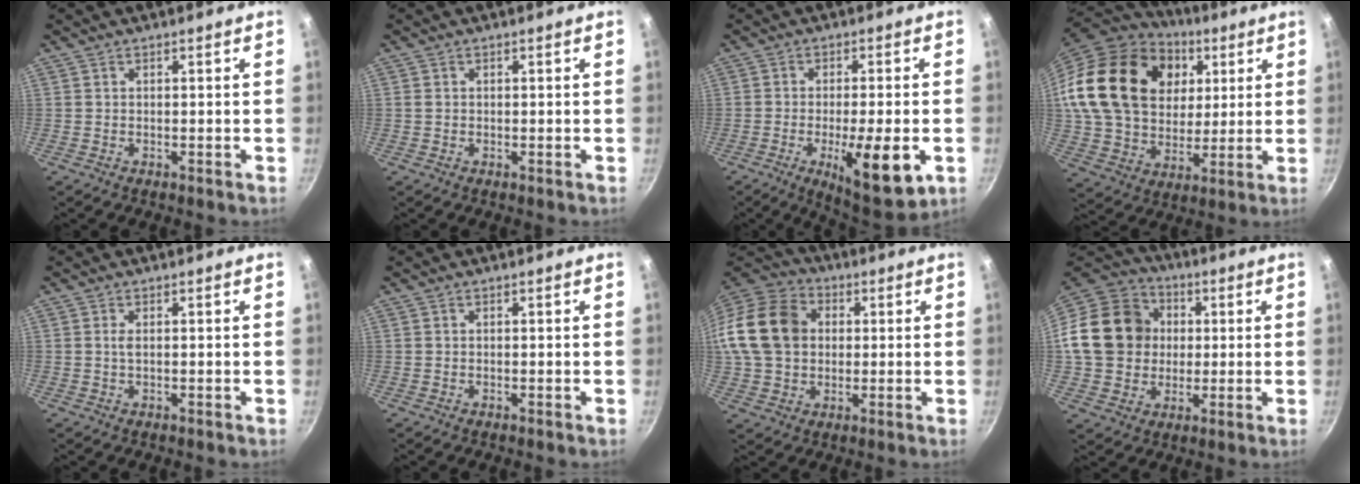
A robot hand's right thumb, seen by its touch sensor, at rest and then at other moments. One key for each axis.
{"total": 1.2, "fx": 0.1, "fy": 0.9, "fz": 0.8, "tx": -0.015, "ty": 0.002, "tz": 0.003}
{"total": 13.4, "fx": -4.1, "fy": 3.7, "fz": 12.2, "tx": -0.177, "ty": 0.004, "tz": -0.055}
{"total": 27.1, "fx": 8.3, "fy": 20.0, "fz": 16.4, "tx": -0.275, "ty": 0.000, "tz": 0.152}
{"total": 1.0, "fx": 0.2, "fy": 0.3, "fz": 1.0, "tx": -0.021, "ty": 0.000, "tz": 0.003}
{"total": 0.0}
{"total": 18.0, "fx": 1.9, "fy": 14.2, "fz": 10.9, "tx": -0.197, "ty": 0.029, "tz": 0.023}
{"total": 18.3, "fx": 1.5, "fy": 15.8, "fz": 9.3, "tx": -0.145, "ty": 0.028, "tz": 0.022}